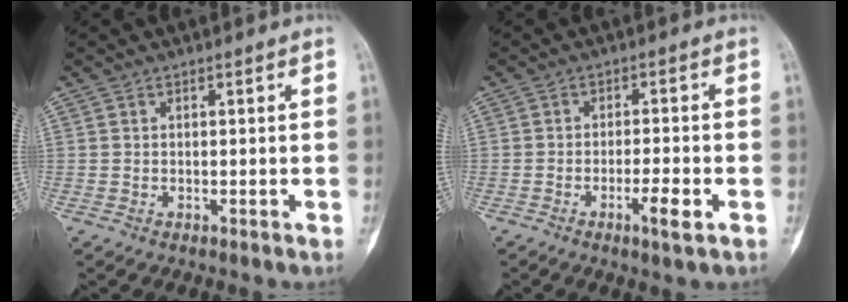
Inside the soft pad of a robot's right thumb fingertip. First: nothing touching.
{"total": 4.6, "force": [-2.2, 0.5, 4.0], "torque": [-0.073, 0.007, -0.039]}